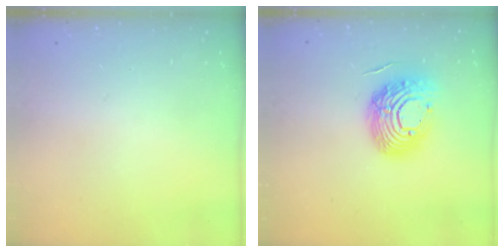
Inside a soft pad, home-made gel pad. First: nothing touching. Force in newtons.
{"total": 16.5, "press": 16.4, "slide": 1.4}